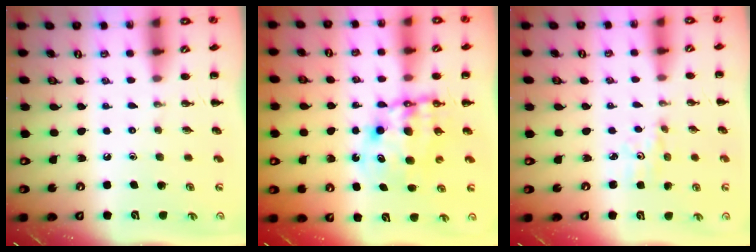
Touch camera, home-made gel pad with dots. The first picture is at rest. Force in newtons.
{"total": 9.6, "press": 9.2, "slide": 2.8}
{"total": 2.6, "press": 2.4, "slide": 0.9}